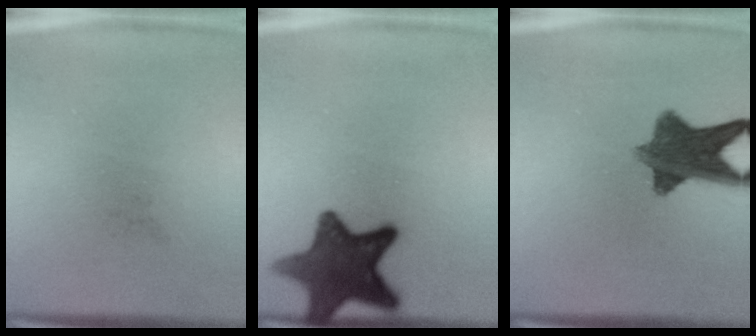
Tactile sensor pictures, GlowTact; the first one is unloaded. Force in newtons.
{"total": 13.2}
{"total": 9.9}